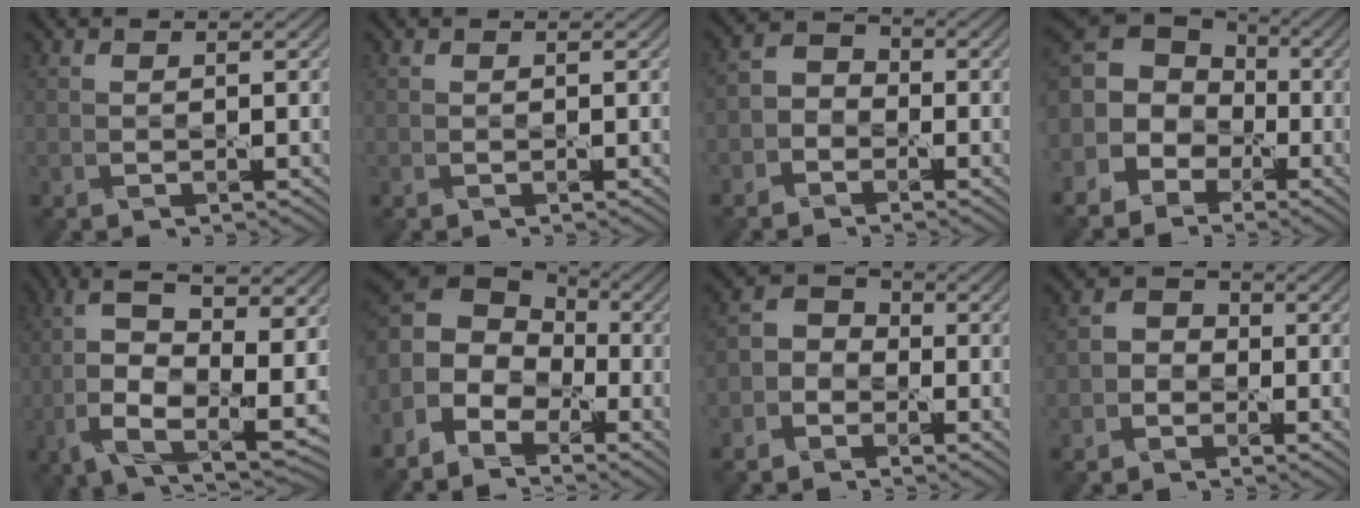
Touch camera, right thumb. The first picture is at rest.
{"total": 0.0}
{"total": 3.2, "force": [-2.0, 2.2, 1.2], "torque": [-0.028, 0.010, -0.056]}
{"total": 10.5, "force": [-2.0, 8.9, 5.3], "torque": [-0.145, -0.013, -0.052]}
{"total": 13.2, "force": [-0.9, 5.3, 12.0], "torque": [-0.270, -0.009, -0.015]}
{"total": 8.9, "force": [-3.3, 6.3, 5.4], "torque": [-0.138, 0.001, -0.083]}
{"total": 4.1, "force": [-2.5, 2.8, 1.6], "torque": [-0.042, 0.009, -0.065]}
{"total": 2.5, "force": [-1.6, 1.8, 0.7], "torque": [-0.020, 0.010, -0.046]}